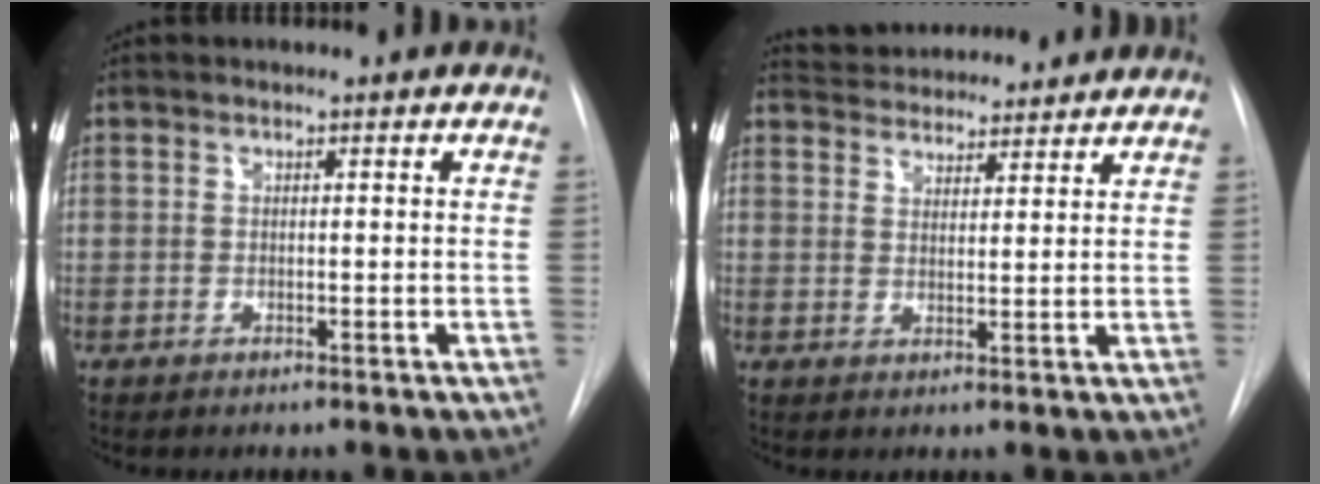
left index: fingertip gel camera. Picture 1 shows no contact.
{"total": 11.0, "force": [10.4, 2.5, 2.2], "torque": [-0.028, 0.024, 0.148]}